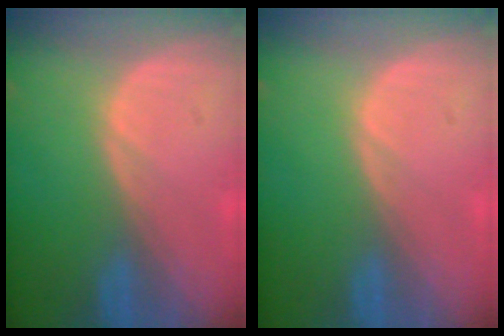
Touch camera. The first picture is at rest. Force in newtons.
{"total": 0.0}